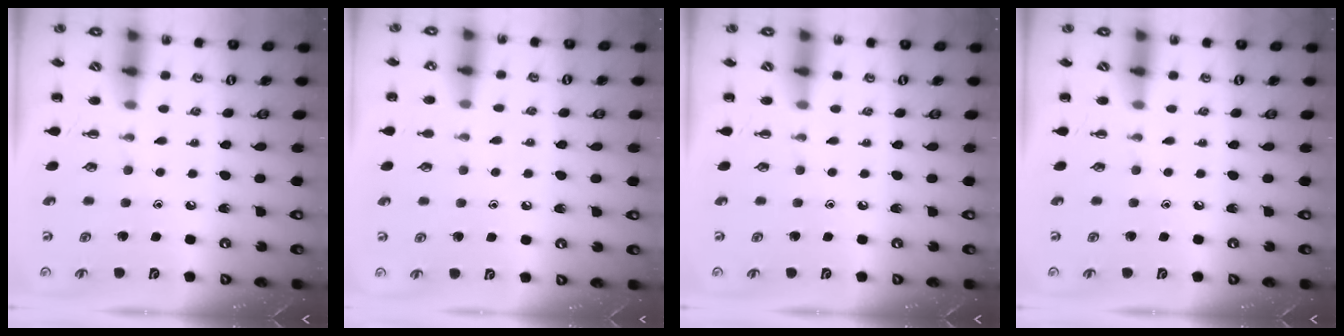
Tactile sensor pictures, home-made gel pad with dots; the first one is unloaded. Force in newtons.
{"total": 6.6, "press": 6.2, "slide": 2.2}
{"total": 0.0}
{"total": 0.0}